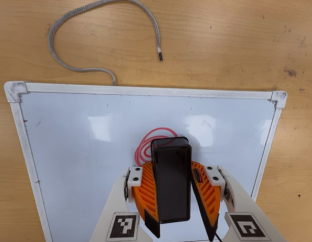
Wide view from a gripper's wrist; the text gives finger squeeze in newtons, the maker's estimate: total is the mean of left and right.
{"total": 16.5, "left": 19.0, "right": 14.0}